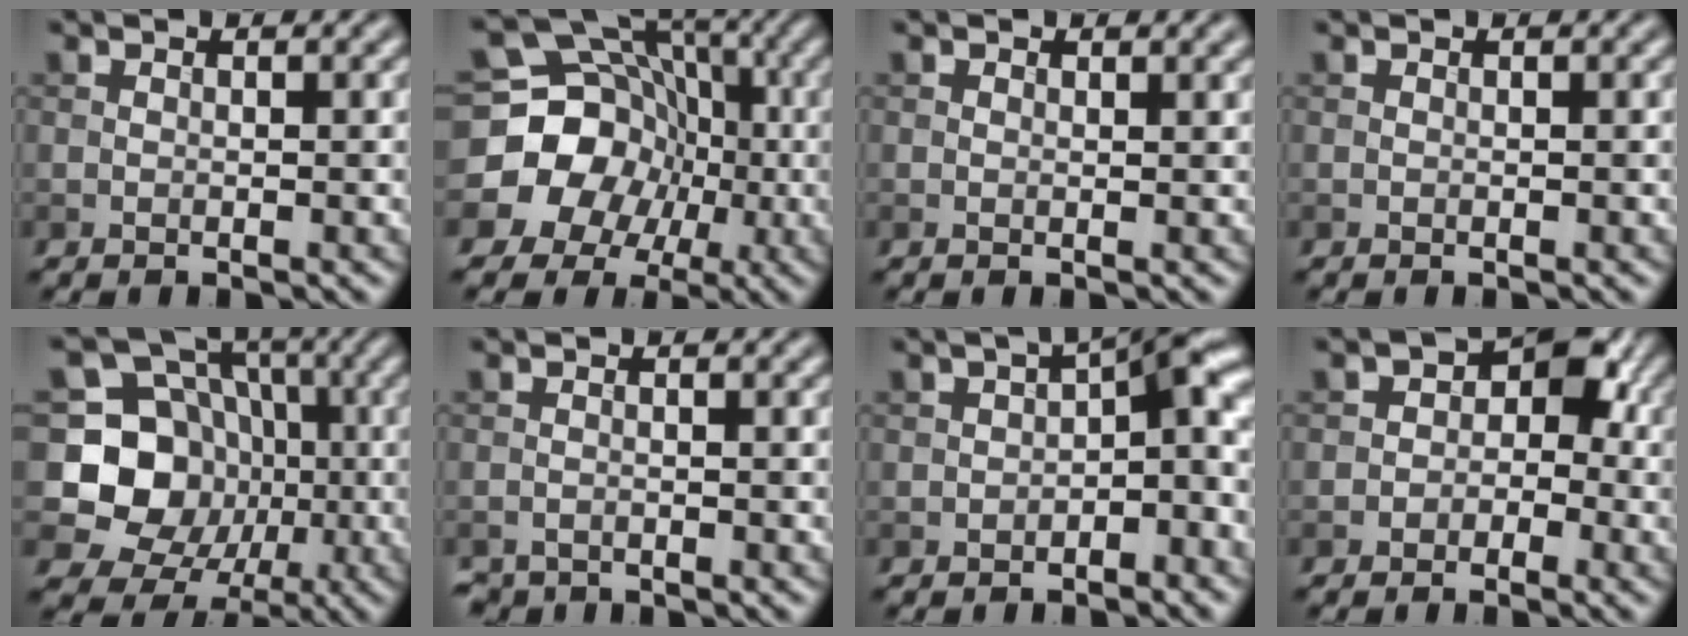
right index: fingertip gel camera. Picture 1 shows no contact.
{"total": 15.3, "force": [-2.0, 14.2, 5.3], "torque": [-0.126, 0.007, -0.058]}
{"total": 0.6, "force": [0.5, 0.2, 0.3], "torque": [-0.004, -0.001, 0.007]}
{"total": 0.0}
{"total": 11.1, "force": [-1.1, 10.0, 4.8], "torque": [-0.081, -0.003, -0.053]}
{"total": 1.0, "force": [-1.0, 0.1, 0.0], "torque": [0.001, -0.004, -0.019]}
{"total": 5.2, "force": [-0.7, 2.3, 4.6], "torque": [-0.044, 0.020, -0.022]}
{"total": 3.6, "force": [-0.4, 2.9, 2.1], "torque": [0.000, 0.010, -0.018]}